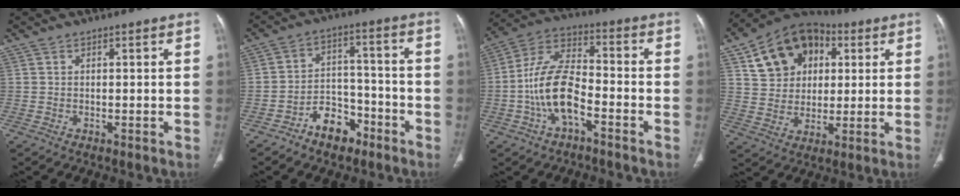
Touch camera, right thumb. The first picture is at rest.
{"total": 8.0, "force": [-5.4, 4.9, 3.3], "torque": [-0.030, 0.058, -0.091]}
{"total": 12.0, "force": [-4.2, 6.0, 9.5], "torque": [-0.184, 0.045, -0.083]}
{"total": 15.9, "force": [5.7, 12.1, 8.7], "torque": [-0.115, 0.007, 0.092]}